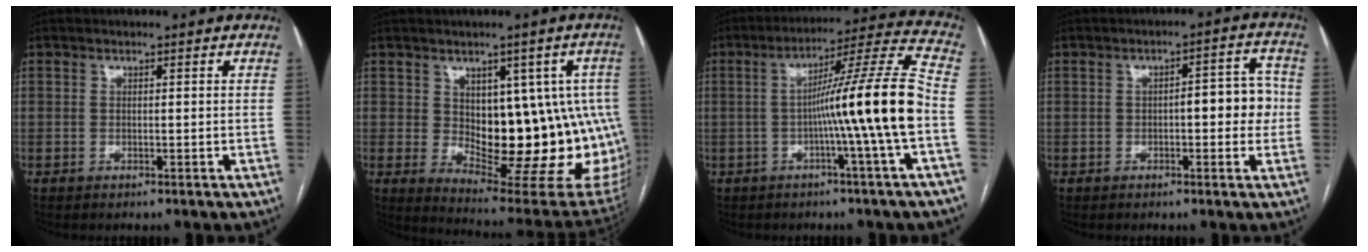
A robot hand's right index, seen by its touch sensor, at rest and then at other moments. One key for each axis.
{"total": 19.2, "fx": 0.1, "fy": 9.2, "fz": 16.9, "tx": -0.153, "ty": 0.012, "tz": 0.027}
{"total": 14.2, "fx": -2.8, "fy": -2.5, "fz": 13.8, "tx": -0.207, "ty": 0.012, "tz": -0.052}
{"total": 6.4, "fx": -0.4, "fy": 2.2, "fz": 6.0, "tx": -0.069, "ty": 0.025, "tz": -0.006}